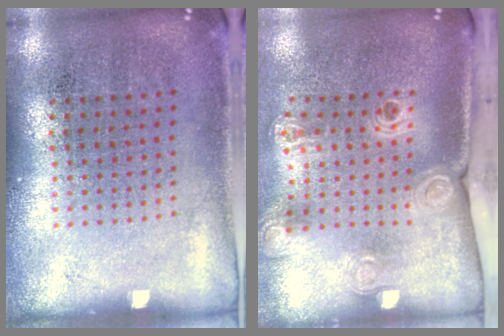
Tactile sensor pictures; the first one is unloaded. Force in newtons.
{"total": 2.2, "press": 1.6, "slide": 1.6}